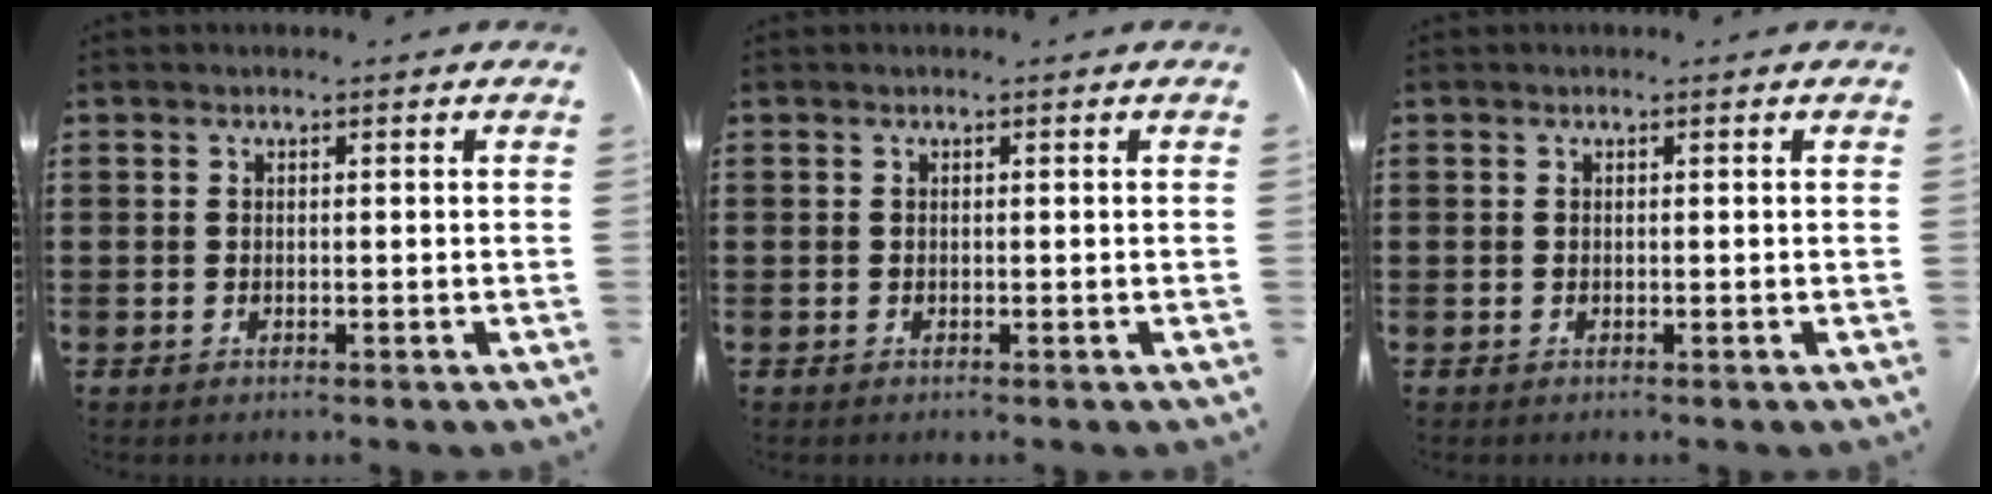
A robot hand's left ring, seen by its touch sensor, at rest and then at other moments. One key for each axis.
{"total": 0.0}
{"total": 0.0}